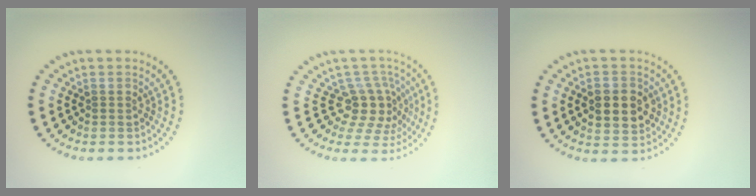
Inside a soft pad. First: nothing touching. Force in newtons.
{"total": 3.8, "press": 2.7, "slide": 2.7}
{"total": 4.3, "press": 4.3, "slide": 0.3}